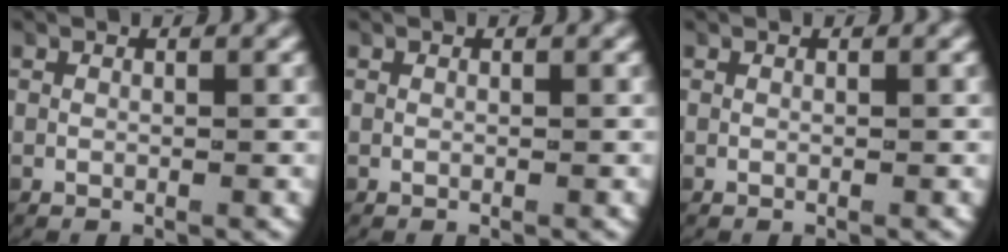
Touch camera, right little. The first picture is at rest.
{"total": 0.0}
{"total": 0.0}